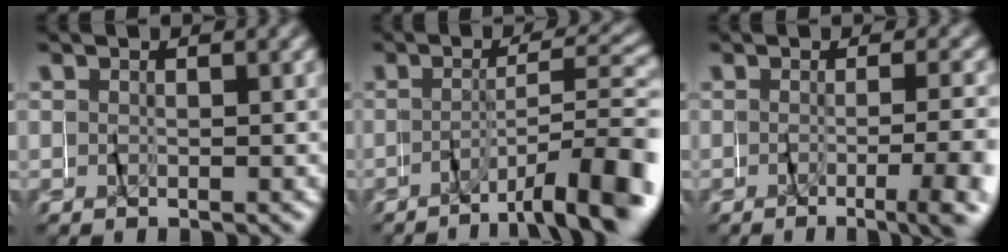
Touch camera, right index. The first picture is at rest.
{"total": 7.2, "force": [-5.4, -0.1, 4.7], "torque": [-0.078, -0.006, -0.084]}
{"total": 4.6, "force": [-2.8, -0.6, 3.6], "torque": [-0.038, -0.008, -0.041]}